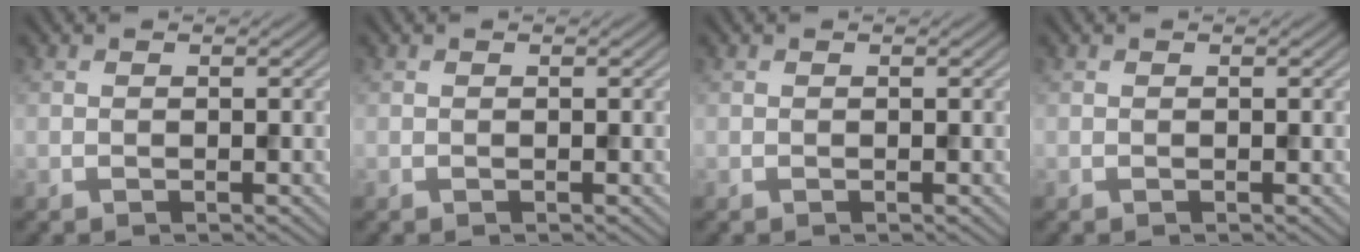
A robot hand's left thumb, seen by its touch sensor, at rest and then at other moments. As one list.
[{"total": 0.0}, {"total": 0.0}, {"total": 0.0}]